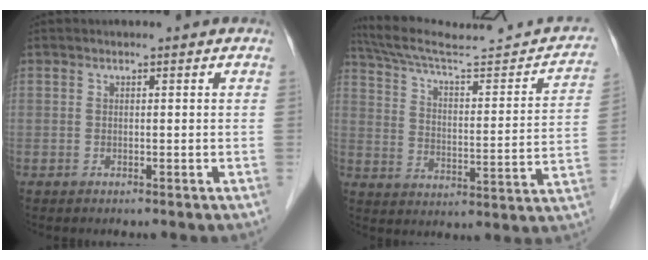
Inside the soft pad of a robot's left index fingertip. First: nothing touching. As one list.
[{"total": 22.3, "force": [20.0, 2.1, 9.6], "torque": [-0.145, -0.014, 0.286]}]